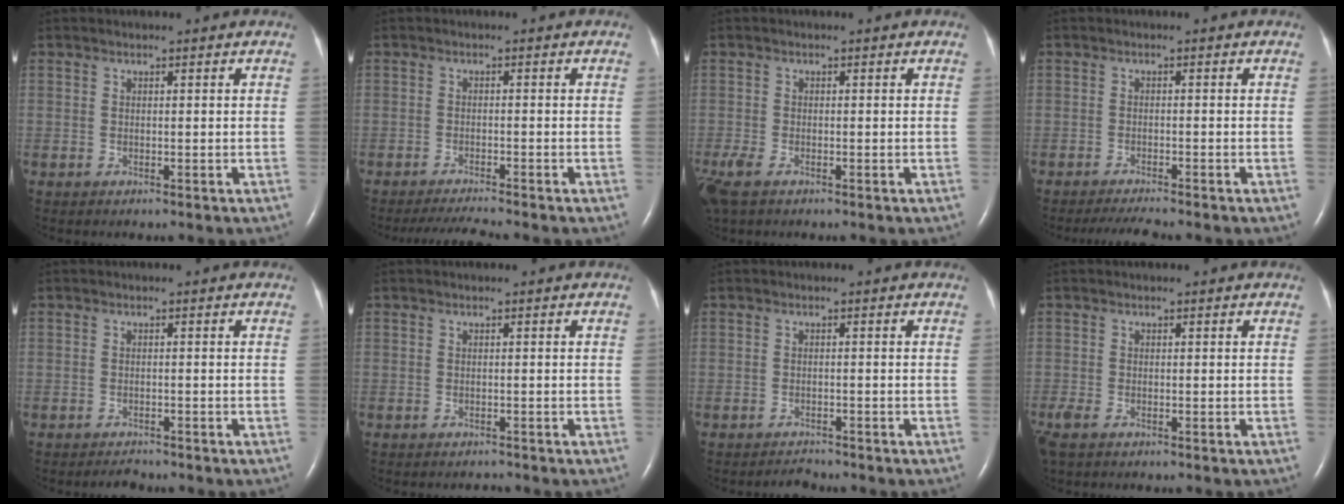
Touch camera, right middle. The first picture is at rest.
{"total": 4.2, "force": [-3.9, -0.8, 1.4], "torque": [-0.030, -0.017, -0.064]}
{"total": 5.7, "force": [-3.7, 2.4, 3.6], "torque": [-0.095, -0.018, -0.068]}
{"total": 4.0, "force": [-3.6, -0.2, 1.8], "torque": [-0.035, -0.015, -0.058]}
{"total": 1.5, "force": [-1.4, 0.4, 0.3], "torque": [-0.011, -0.006, -0.017]}
{"total": 0.6, "force": [-0.6, 0.1, 0.0], "torque": [-0.007, -0.002, -0.009]}
{"total": 1.4, "force": [-1.4, 0.2, -0.1], "torque": [-0.004, -0.007, -0.019]}
{"total": 3.4, "force": [-2.3, 1.4, 2.1], "torque": [-0.060, -0.013, -0.041]}